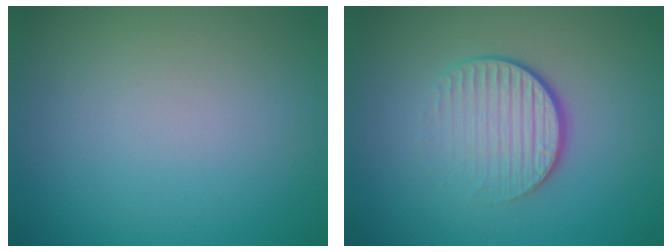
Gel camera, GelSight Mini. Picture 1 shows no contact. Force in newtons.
{"total": 4.2, "press": 2.6, "slide": 3.2}